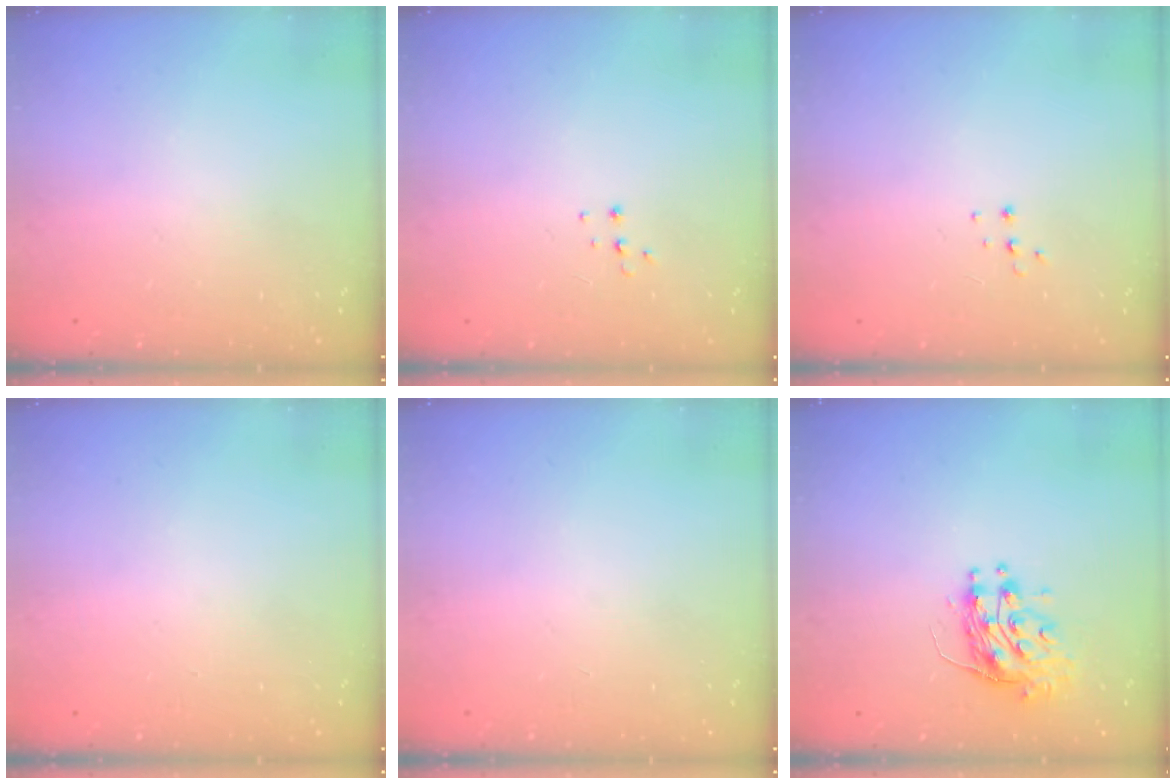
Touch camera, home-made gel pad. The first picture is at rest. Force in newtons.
{"total": 3.7, "press": 3.7, "slide": 0.3}
{"total": 3.7, "press": 3.7, "slide": 0.3}
{"total": 0.0}
{"total": 0.0}
{"total": 10.9, "press": 10.8, "slide": 0.8}